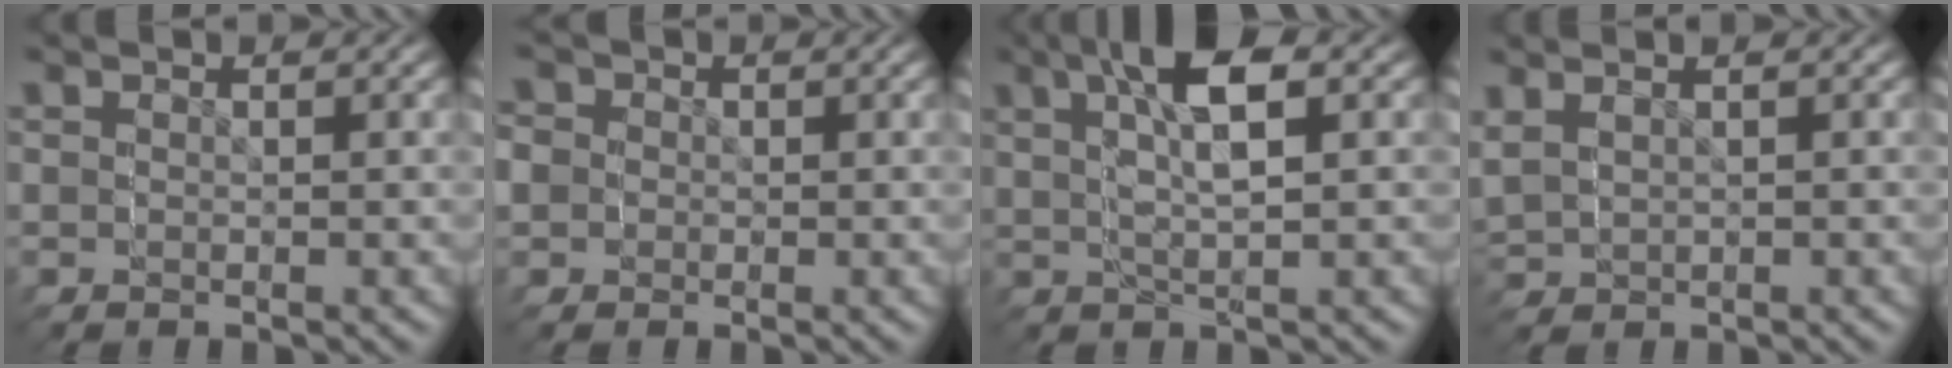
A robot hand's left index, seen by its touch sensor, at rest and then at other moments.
{"total": 4.0, "force": [0.4, 4.0, -0.1], "torque": [-0.011, -0.029, 0.012]}
{"total": 3.7, "force": [2.7, 0.5, 2.5], "torque": [-0.066, 0.015, 0.031]}
{"total": 1.6, "force": [0.4, 1.6, 0.2], "torque": [-0.035, -0.007, 0.016]}